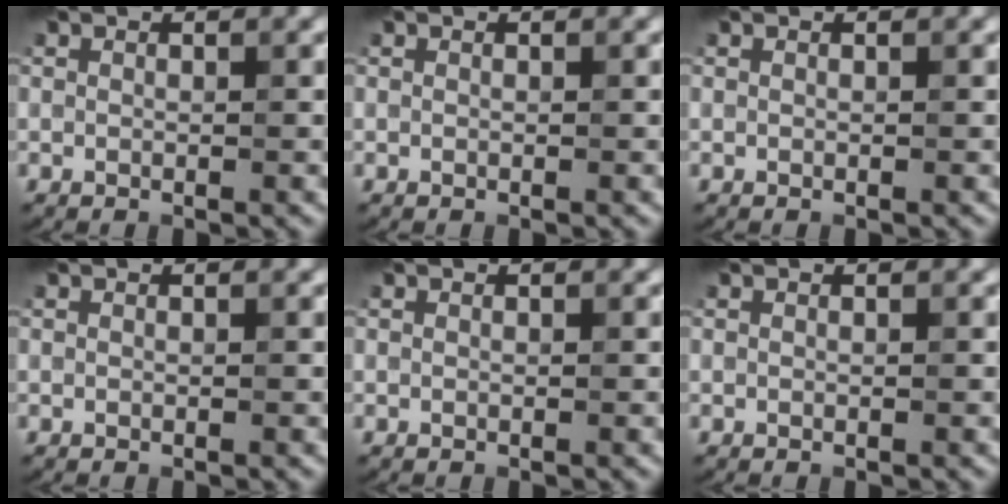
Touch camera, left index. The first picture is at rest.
{"total": 0.0}
{"total": 0.0}
{"total": 0.0}
{"total": 0.0}
{"total": 0.0}